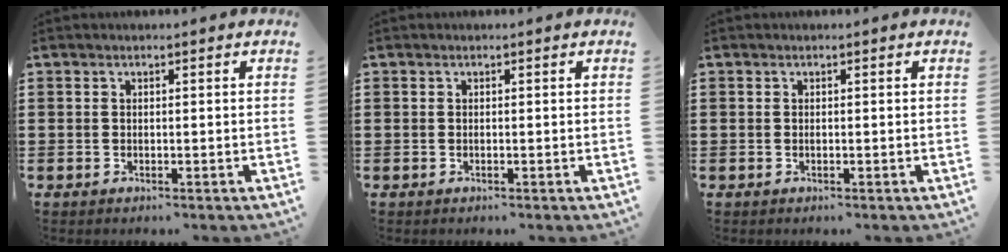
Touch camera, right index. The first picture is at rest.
{"total": 0.0}
{"total": 0.0}